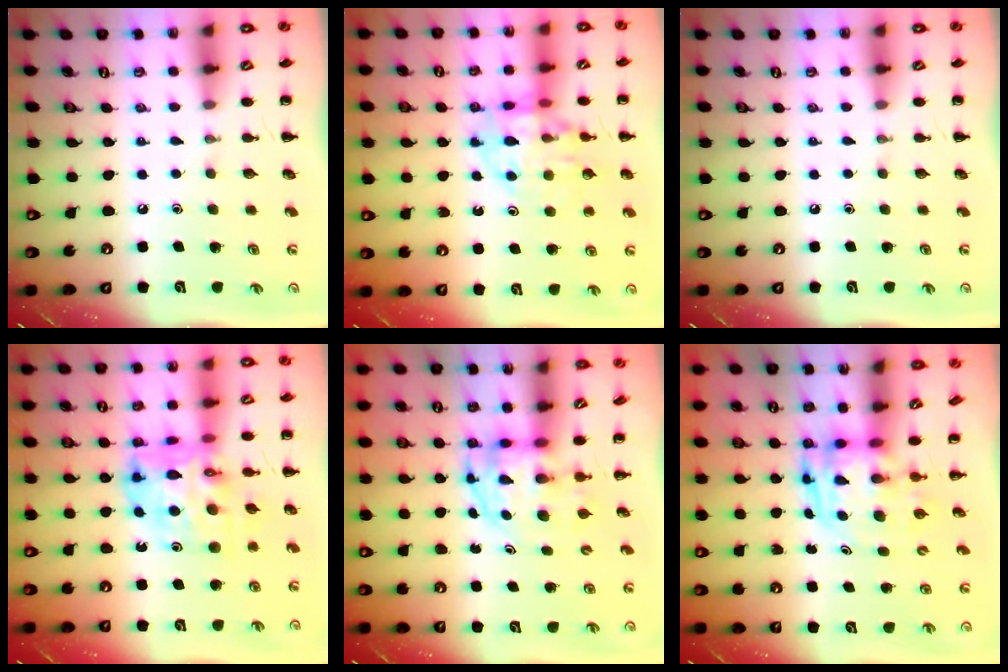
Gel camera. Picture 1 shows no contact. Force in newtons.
{"total": 12.6, "press": 12.5, "slide": 2.2}
{"total": 0.0}
{"total": 14.7, "press": 14.1, "slide": 4.3}
{"total": 3.7, "press": 3.7, "slide": 0.5}
{"total": 3.3, "press": 3.3, "slide": 0.7}